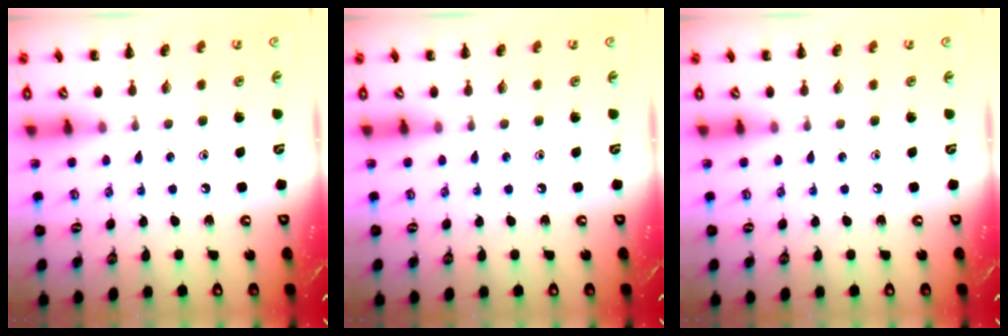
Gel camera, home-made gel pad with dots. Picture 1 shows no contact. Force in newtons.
{"total": 0.0}
{"total": 0.0}